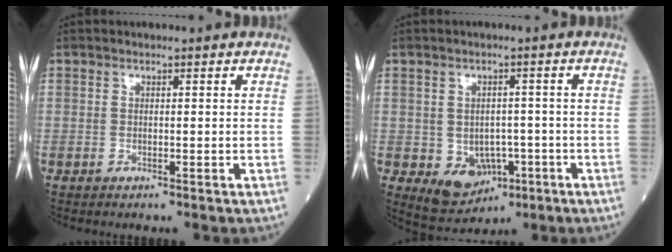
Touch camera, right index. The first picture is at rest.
{"total": 6.6, "force": [-2.3, 4.9, 3.9], "torque": [-0.061, 0.002, -0.021]}